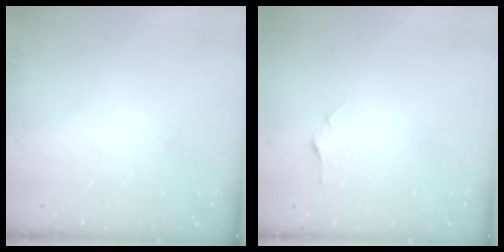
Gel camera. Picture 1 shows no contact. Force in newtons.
{"total": 5.7, "press": 5.6, "slide": 0.6}